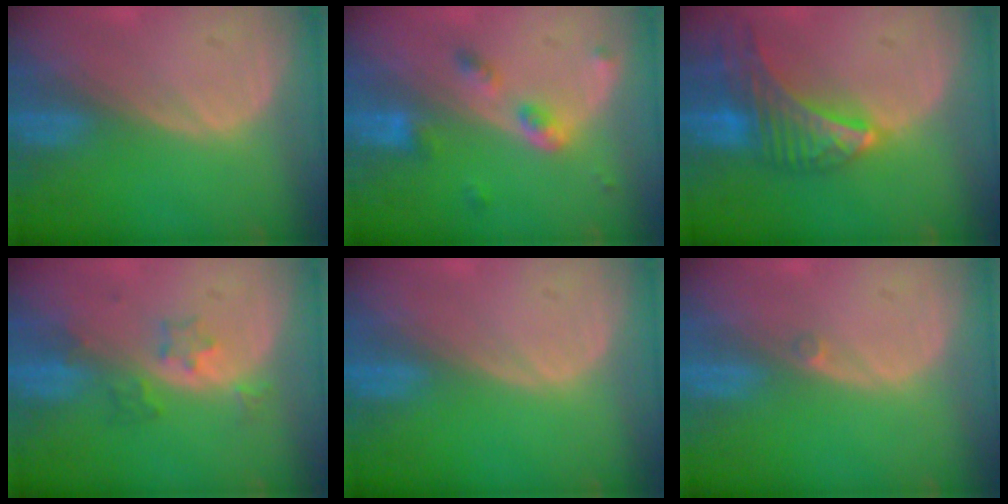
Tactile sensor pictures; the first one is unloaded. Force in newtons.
{"total": 4.2, "press": 4.1, "slide": 0.8}
{"total": 9.2, "press": 8.1, "slide": 4.3}
{"total": 3.8, "press": 3.5, "slide": 1.3}
{"total": 0.0}
{"total": 0.7, "press": 0.6, "slide": 0.3}